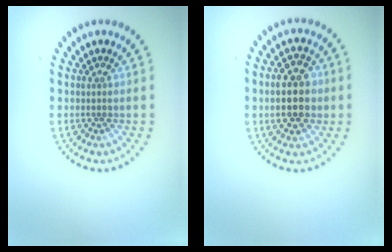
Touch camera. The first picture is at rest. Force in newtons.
{"total": 5.2, "press": 5.2, "slide": 0.2}